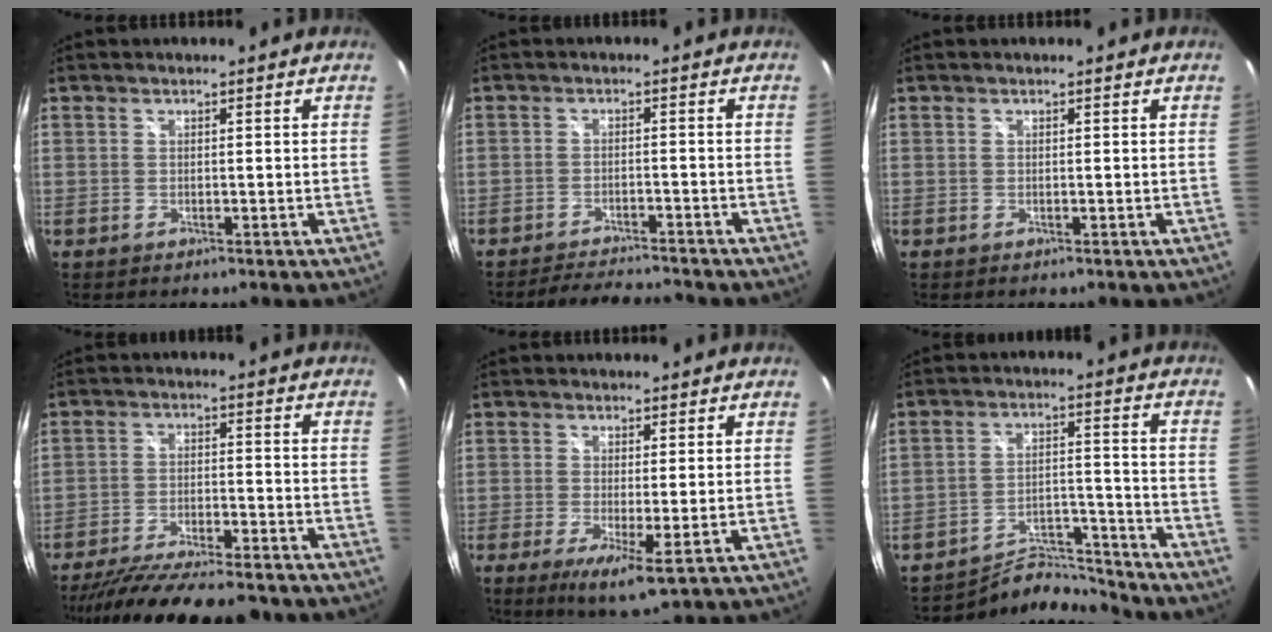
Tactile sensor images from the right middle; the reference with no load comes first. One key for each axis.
{"total": 7.1, "fx": -6.8, "fy": 0.5, "fz": 2.0, "tx": -0.053, "ty": 0.002, "tz": -0.104}
{"total": 0.0}
{"total": 18.5, "fx": -16.1, "fy": 2.8, "fz": 8.7, "tx": -0.171, "ty": -0.034, "tz": -0.246}
{"total": 5.7, "fx": -1.4, "fy": 0.7, "fz": 5.5, "tx": -0.106, "ty": -0.019, "tz": -0.023}
{"total": 8.9, "fx": -8.8, "fy": 1.2, "fz": 0.7, "tx": -0.022, "ty": 0.019, "tz": -0.143}